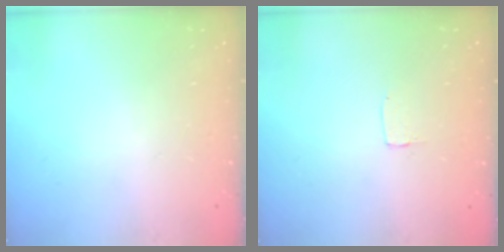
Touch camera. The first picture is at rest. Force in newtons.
{"total": 1.2, "press": 1.2, "slide": 0.0}